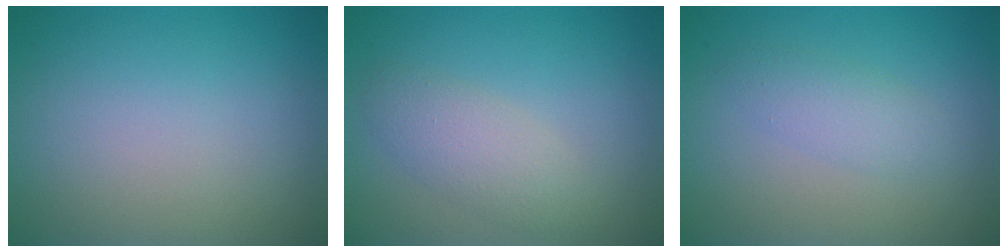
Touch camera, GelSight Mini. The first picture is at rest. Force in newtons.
{"total": 2.8, "press": 2.8, "slide": 0.1}
{"total": 2.0, "press": 2.0, "slide": 0.1}